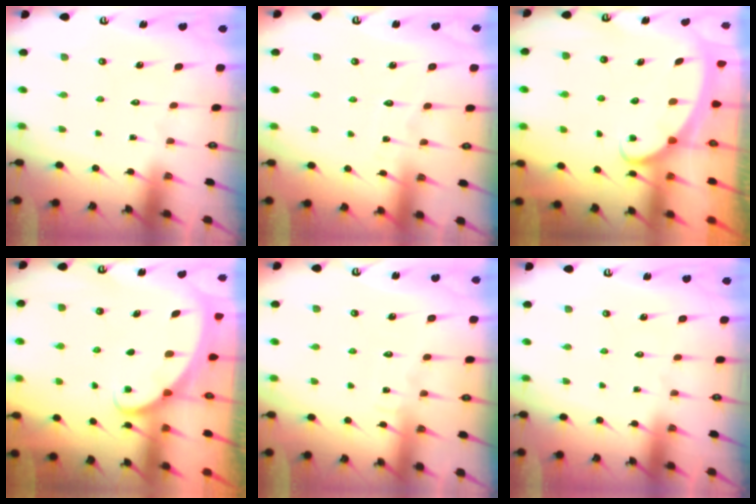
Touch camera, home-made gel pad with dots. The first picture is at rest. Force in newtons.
{"total": 3.6, "press": 3.5, "slide": 0.4}
{"total": 2.3, "press": 2.3, "slide": 0.3}
{"total": 1.8, "press": 1.8, "slide": 0.1}
{"total": 4.7, "press": 4.7, "slide": 0.4}
{"total": 0.0}